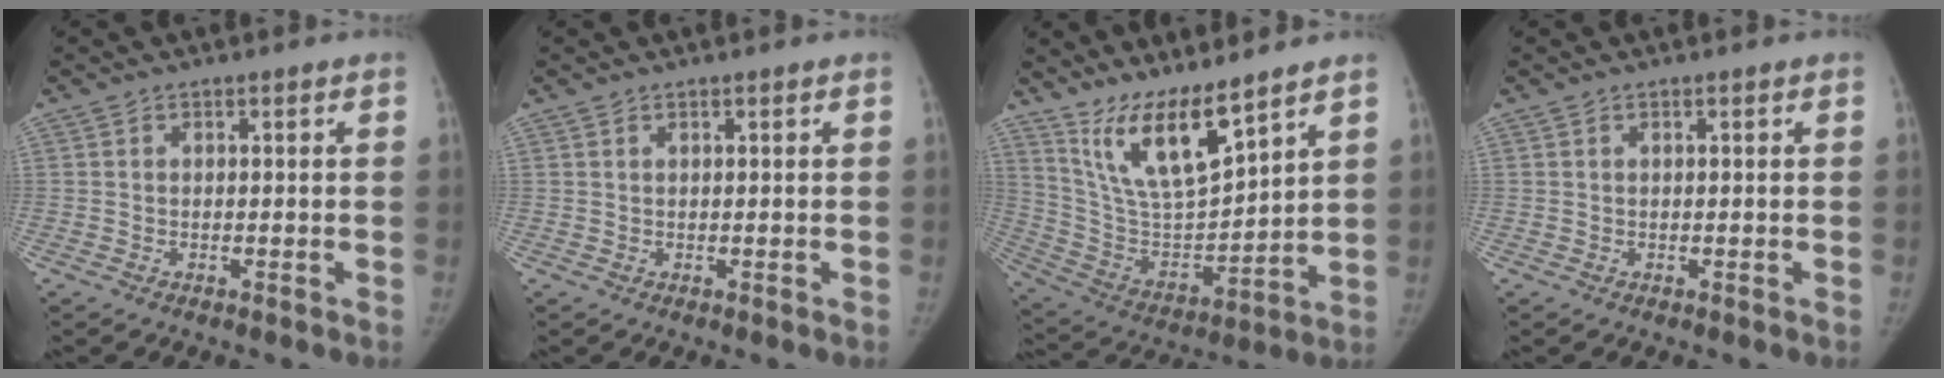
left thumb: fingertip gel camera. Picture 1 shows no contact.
{"total": 0.0}
{"total": 14.5, "force": [10.7, 3.4, 9.1], "torque": [-0.148, -0.069, 0.220]}
{"total": 0.0}